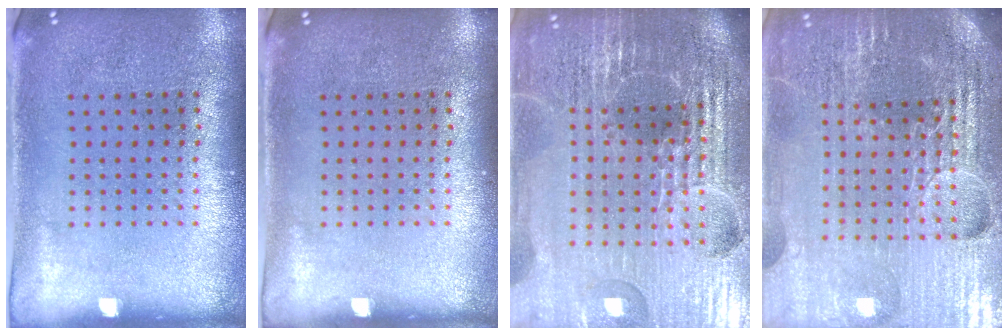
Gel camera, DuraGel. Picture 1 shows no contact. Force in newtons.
{"total": 0.0}
{"total": 6.8, "press": 5.9, "slide": 3.3}
{"total": 6.0, "press": 5.3, "slide": 2.8}